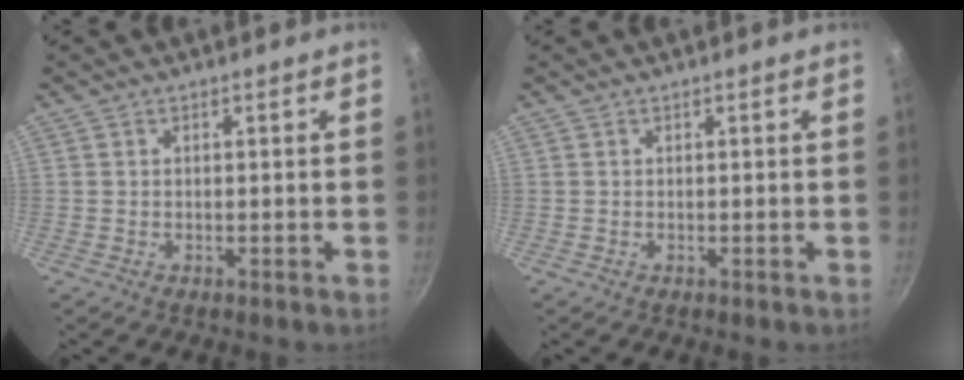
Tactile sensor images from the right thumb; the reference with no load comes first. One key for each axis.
{"total": 0.0}